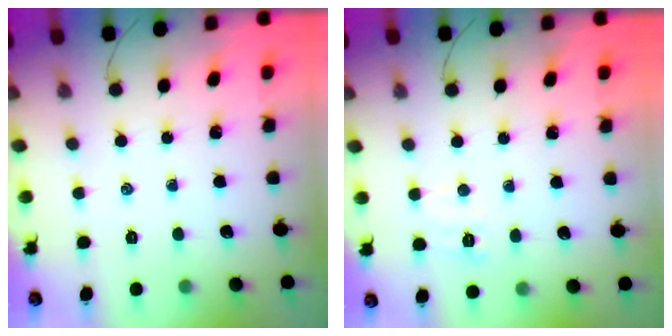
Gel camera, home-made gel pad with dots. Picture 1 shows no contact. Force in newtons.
{"total": 6.3, "press": 6.2, "slide": 1.2}